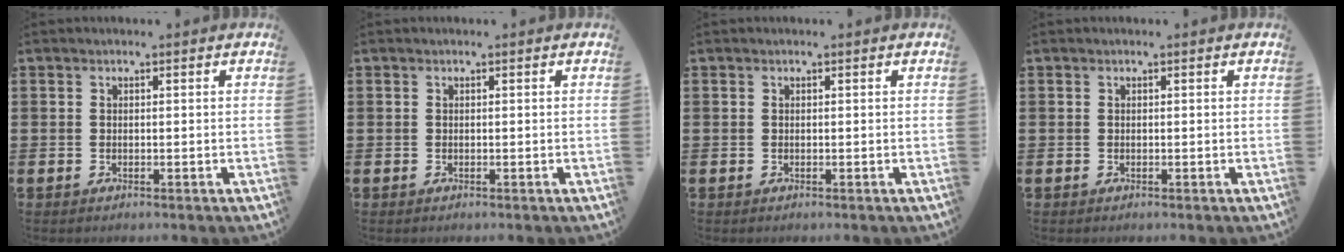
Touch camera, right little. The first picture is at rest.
{"total": 0.0}
{"total": 0.0}
{"total": 0.0}